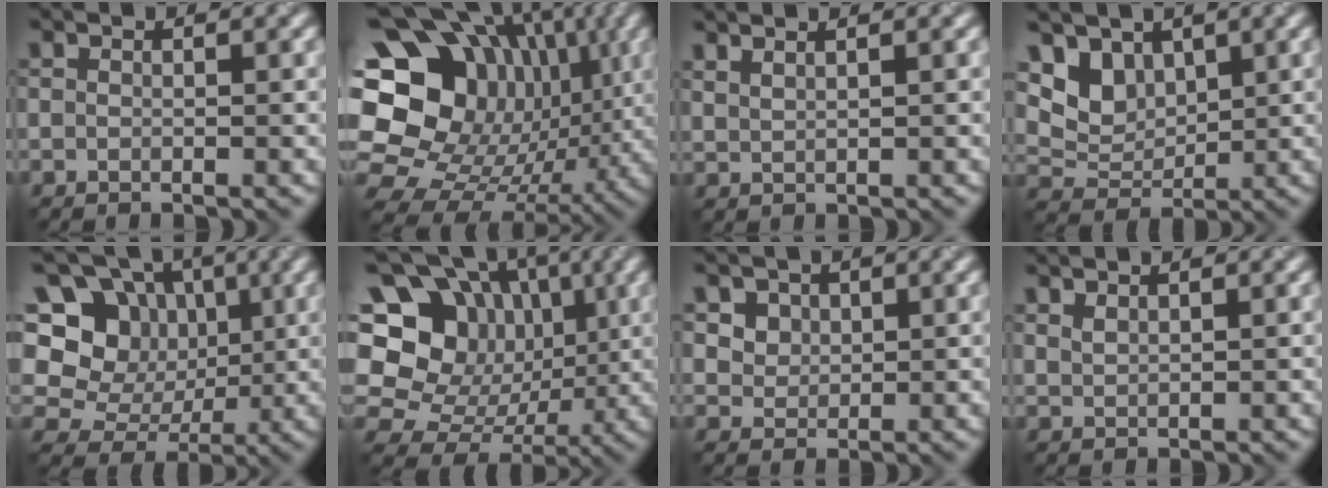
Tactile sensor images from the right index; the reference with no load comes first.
{"total": 20.3, "force": [4.5, 16.9, 10.4], "torque": [-0.209, 0.040, 0.071]}
{"total": 2.4, "force": [2.1, 0.8, 0.8], "torque": [0.003, 0.006, 0.014]}
{"total": 4.4, "force": [2.9, 3.0, 1.4], "torque": [-0.041, -0.008, 0.067]}
{"total": 13.3, "force": [4.2, 11.4, 5.4], "torque": [-0.144, 0.060, 0.055]}
{"total": 18.5, "force": [4.4, 16.1, 7.9], "torque": [-0.178, 0.067, 0.054]}
{"total": 4.4, "force": [2.8, 3.1, 1.5], "torque": [-0.036, 0.015, 0.040]}
{"total": 1.2, "force": [1.2, 0.0, -0.2], "torque": [0.000, 0.008, 0.026]}